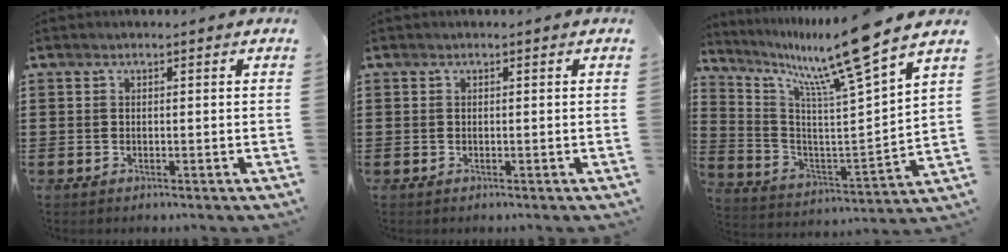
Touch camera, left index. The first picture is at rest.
{"total": 0.0}
{"total": 12.4, "force": [9.8, -0.9, 7.6], "torque": [-0.165, -0.068, 0.149]}